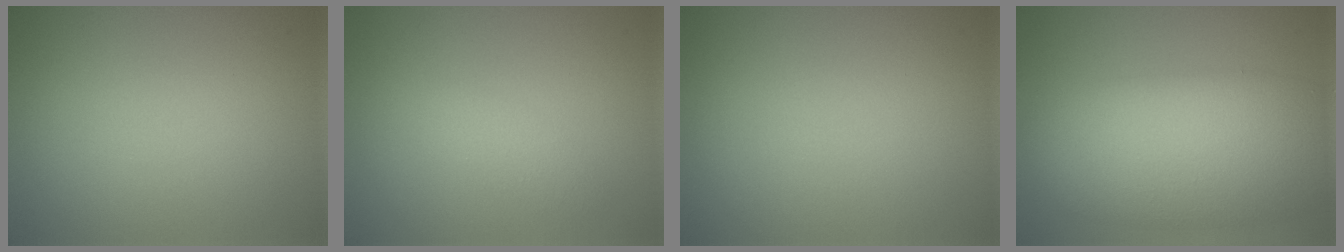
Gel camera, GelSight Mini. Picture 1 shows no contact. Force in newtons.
{"total": 1.4, "press": 1.4, "slide": 0.1}
{"total": 0.0}
{"total": 10.3, "press": 10.2, "slide": 0.7}